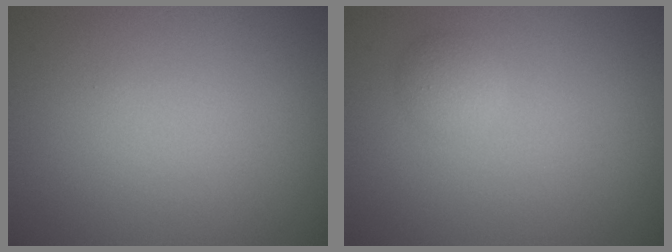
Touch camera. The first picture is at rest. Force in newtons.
{"total": 1.3, "press": 1.3, "slide": 0.1}